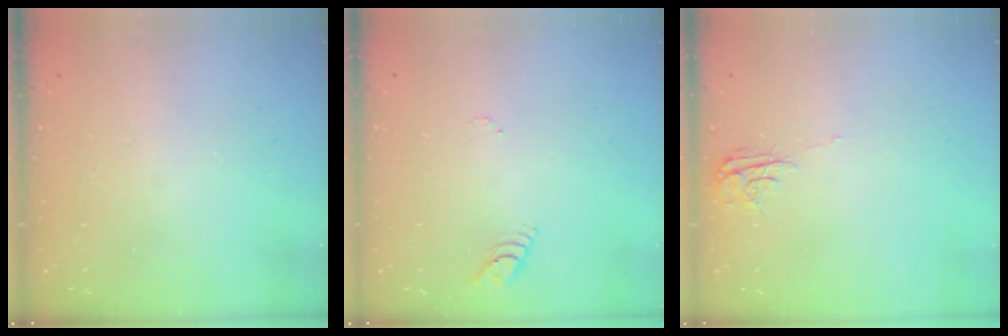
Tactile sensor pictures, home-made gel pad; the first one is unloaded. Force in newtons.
{"total": 3.9, "press": 3.9, "slide": 0.3}
{"total": 7.9, "press": 7.8, "slide": 0.5}